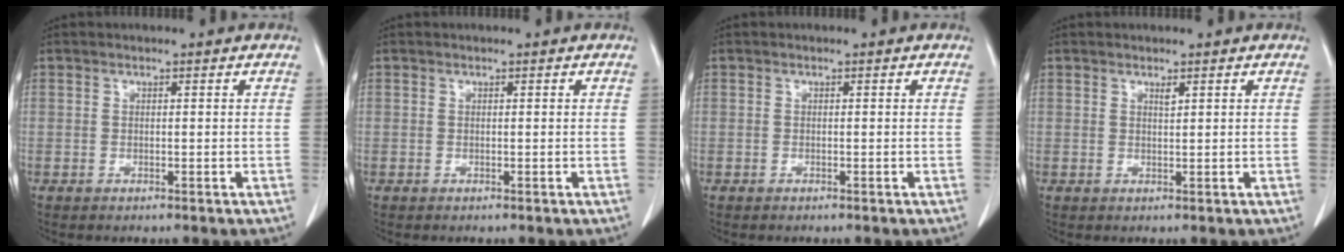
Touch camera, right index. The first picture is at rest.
{"total": 0.0}
{"total": 0.0}
{"total": 0.7, "force": [0.6, 0.1, 0.5], "torque": [-0.009, -0.005, 0.009]}